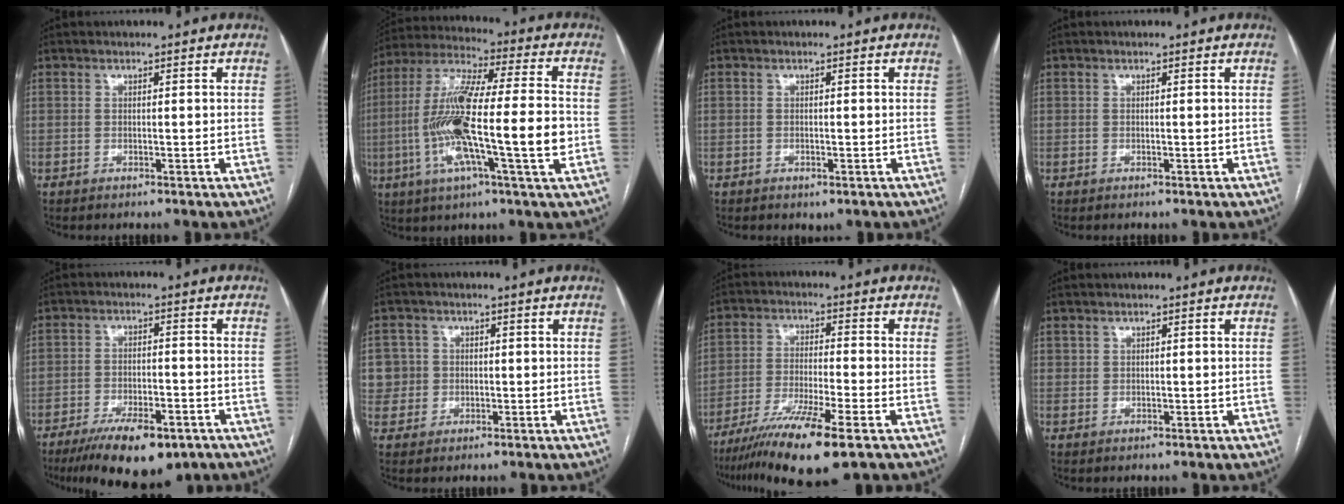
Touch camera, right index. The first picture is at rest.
{"total": 19.5, "force": [-3.4, 1.5, 19.1], "torque": [-0.362, -0.001, -0.064]}
{"total": 0.9, "force": [-0.4, 0.4, 0.6], "torque": [-0.011, -0.002, 0.000]}
{"total": 0.0}
{"total": 12.4, "force": [-8.4, 4.1, 8.1], "torque": [-0.128, -0.010, -0.129]}
{"total": 5.0, "force": [0.6, 5.0, -0.1], "torque": [0.014, 0.015, 0.014]}
{"total": 12.9, "force": [-8.2, 0.4, 9.9], "torque": [-0.186, -0.031, -0.143]}
{"total": 0.8, "force": [0.5, 0.6, 0.2], "torque": [0.002, 0.000, 0.010]}